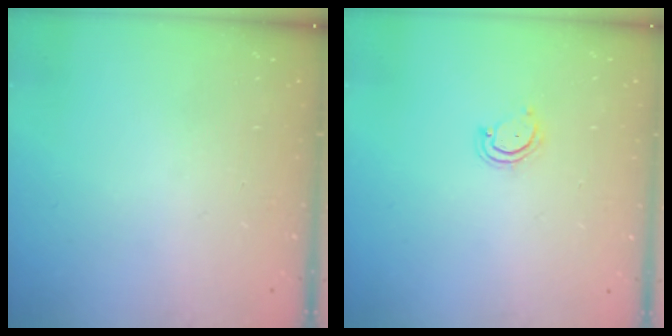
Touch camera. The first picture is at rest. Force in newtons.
{"total": 3.6, "press": 3.6, "slide": 0.3}